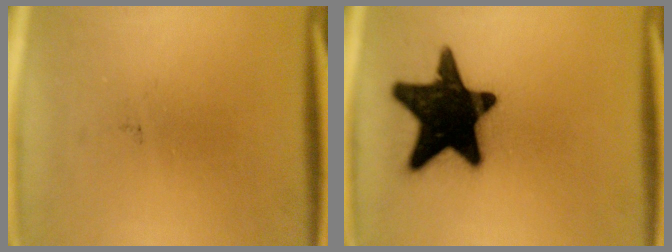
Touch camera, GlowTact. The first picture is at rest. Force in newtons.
{"total": 20.1}